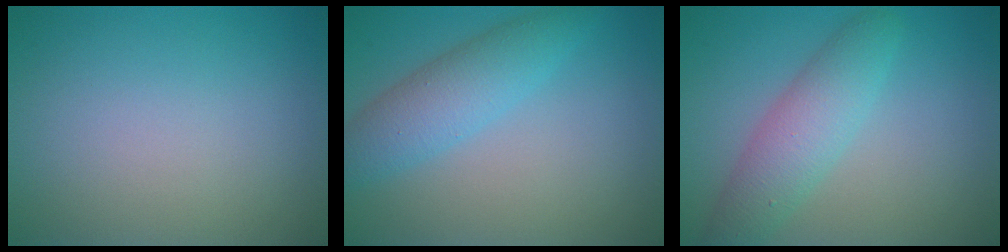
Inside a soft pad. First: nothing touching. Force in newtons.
{"total": 4.0, "press": 4.0, "slide": 0.1}
{"total": 4.2, "press": 4.2, "slide": 0.1}